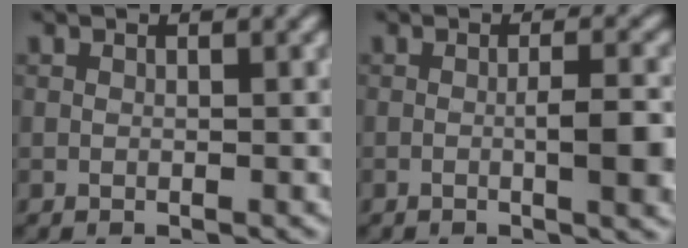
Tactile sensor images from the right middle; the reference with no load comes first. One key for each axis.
{"total": 3.8, "fx": -0.6, "fy": 0.8, "fz": 3.7, "tx": -0.057, "ty": -0.001, "tz": -0.008}